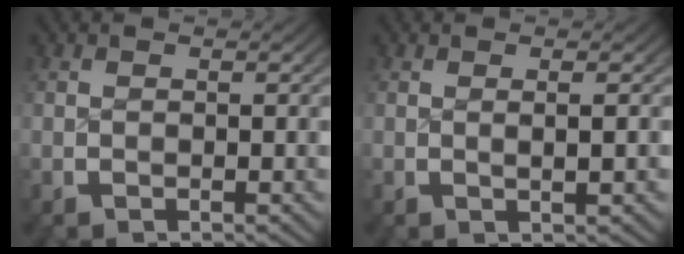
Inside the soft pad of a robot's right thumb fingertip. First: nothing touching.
{"total": 1.1, "force": [0.3, 0.0, 1.1], "torque": [-0.019, 0.000, 0.006]}